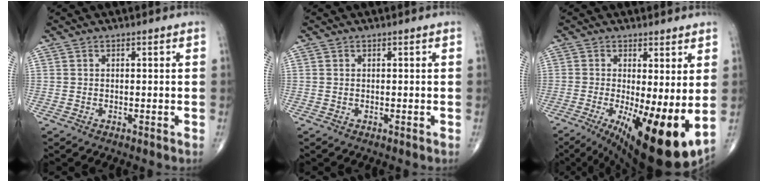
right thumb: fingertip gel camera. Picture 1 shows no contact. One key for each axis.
{"total": 0.0}
{"total": 16.3, "fx": -2.4, "fy": 5.1, "fz": 15.3, "tx": -0.214, "ty": -0.026, "tz": -0.017}